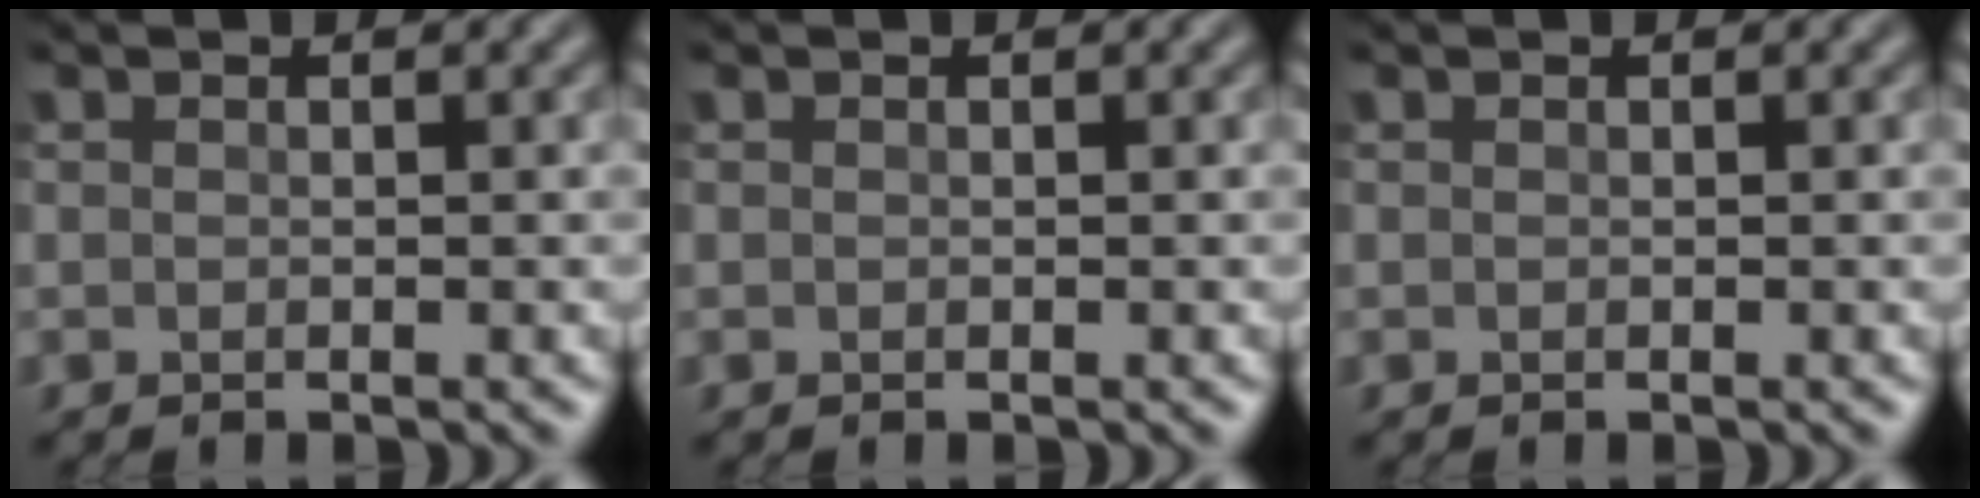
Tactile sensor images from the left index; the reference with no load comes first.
{"total": 0.0}
{"total": 0.0}